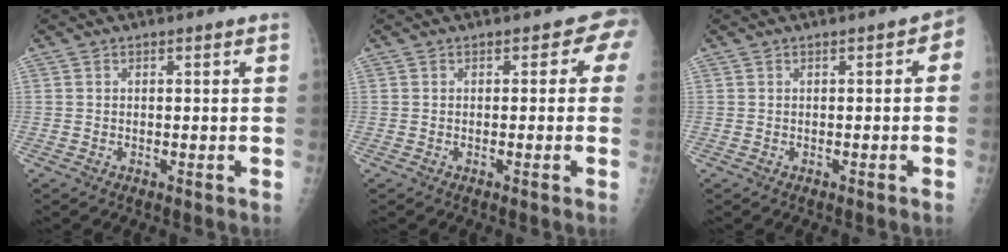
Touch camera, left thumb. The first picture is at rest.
{"total": 2.2, "force": [0.2, 1.8, 1.3], "torque": [0.017, 0.010, -0.012]}
{"total": 2.1, "force": [-0.2, 1.2, 1.7], "torque": [0.001, 0.012, -0.011]}